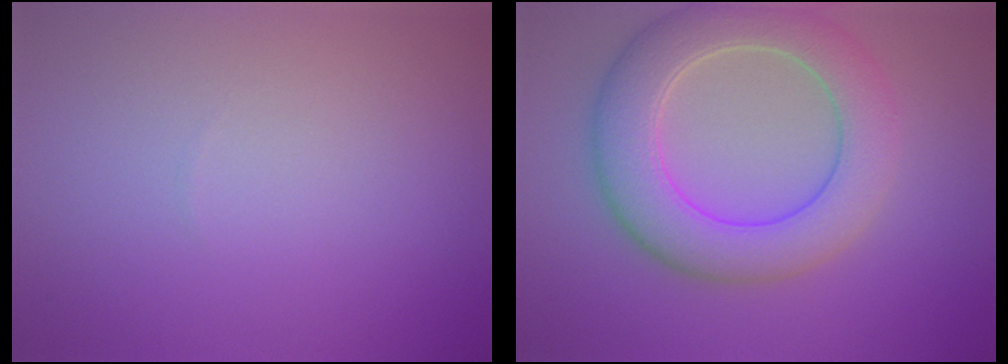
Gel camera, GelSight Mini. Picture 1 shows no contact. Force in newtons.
{"total": 7.2, "press": 7.2, "slide": 0.4}